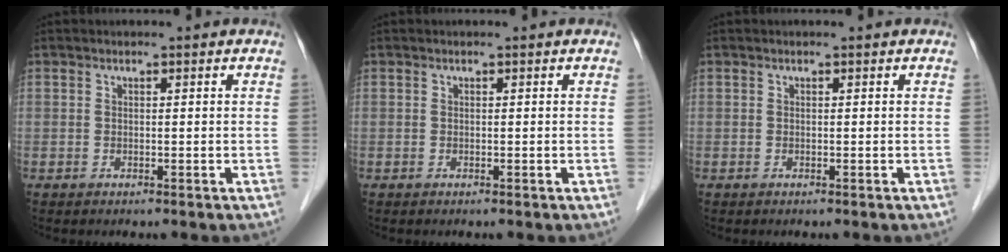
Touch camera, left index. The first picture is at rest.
{"total": 0.0}
{"total": 0.0}